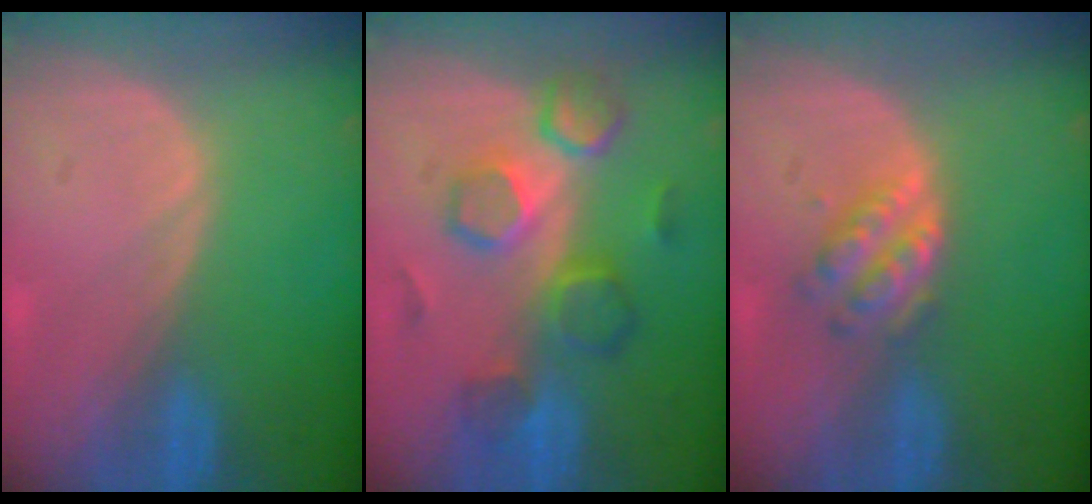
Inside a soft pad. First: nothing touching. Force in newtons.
{"total": 8.3, "press": 8.2, "slide": 1.4}
{"total": 4.9, "press": 4.3, "slide": 2.3}